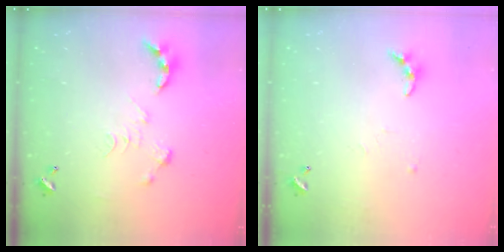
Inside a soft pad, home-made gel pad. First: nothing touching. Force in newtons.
{"total": 7.0, "press": 7.0, "slide": 0.4}